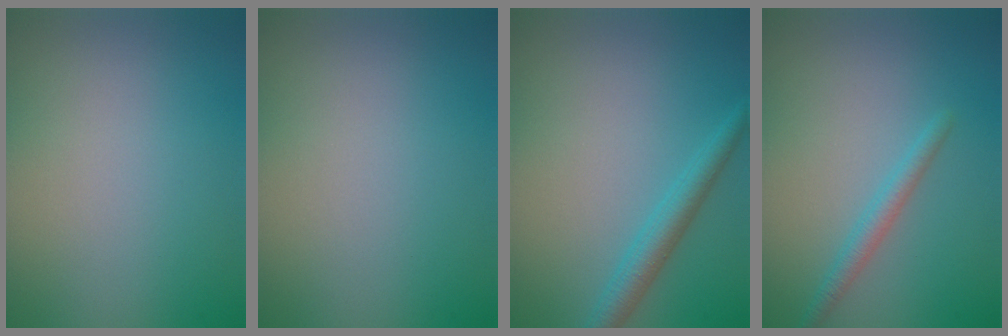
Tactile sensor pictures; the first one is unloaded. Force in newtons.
{"total": 0.0}
{"total": 2.7, "press": 2.7, "slide": 0.3}
{"total": 1.8, "press": 1.8, "slide": 0.1}